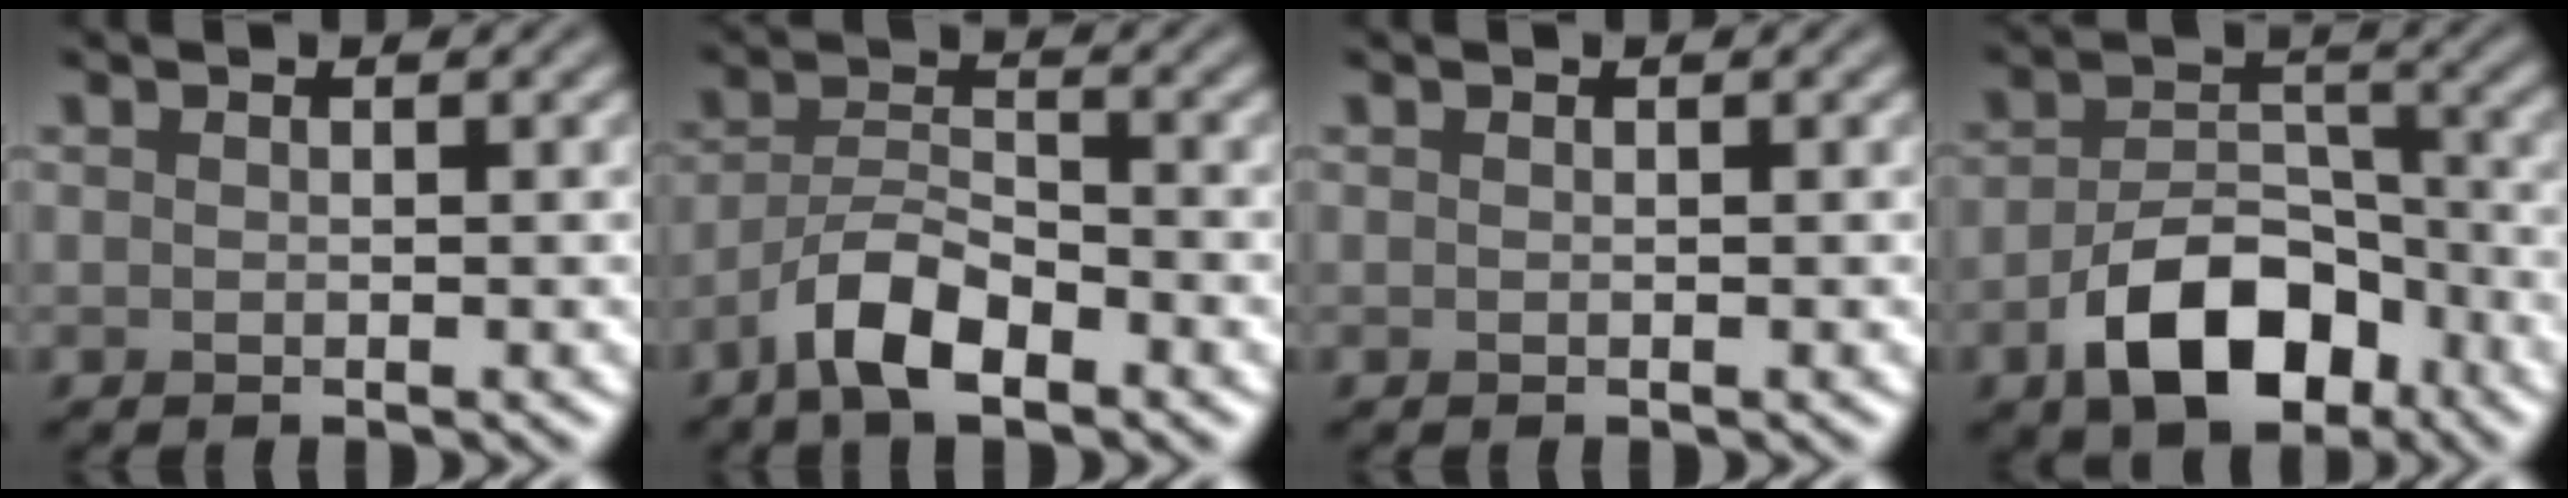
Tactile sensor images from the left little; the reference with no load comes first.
{"total": 5.2, "force": [-3.4, 1.9, 3.5], "torque": [-0.060, 0.006, -0.070]}
{"total": 0.0}
{"total": 7.9, "force": [-4.0, 4.6, 5.1], "torque": [-0.082, -0.007, -0.068]}